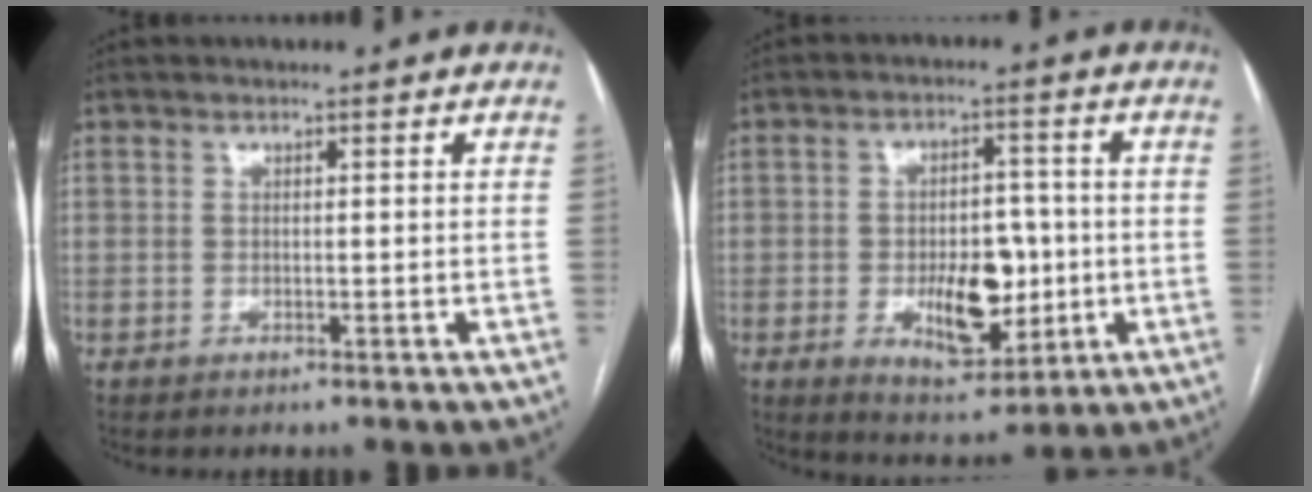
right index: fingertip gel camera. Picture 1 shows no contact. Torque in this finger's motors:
{"motor_torque": [0.31, 0.14, 0.25, 0.09]}